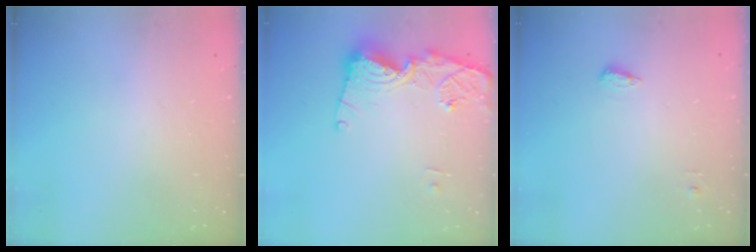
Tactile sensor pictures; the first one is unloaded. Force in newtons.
{"total": 14.4, "press": 14.4, "slide": 1.4}
{"total": 4.9, "press": 4.8, "slide": 1.0}